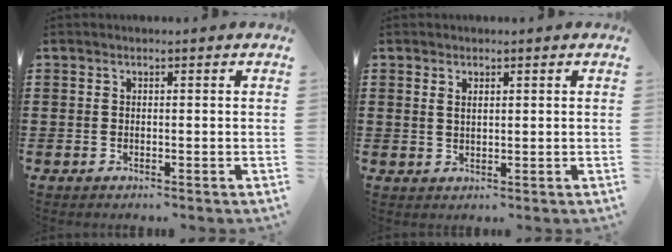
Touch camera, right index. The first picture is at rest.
{"total": 1.2, "force": [0.8, 0.6, 0.7], "torque": [-0.016, 0.004, 0.014]}